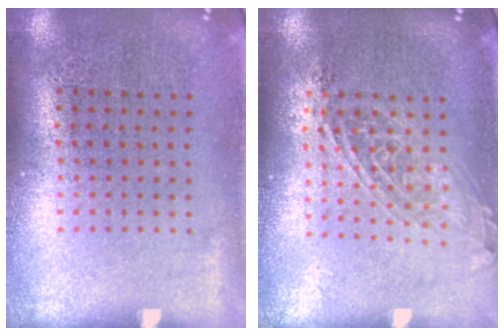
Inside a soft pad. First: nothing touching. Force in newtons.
{"total": 1.6, "press": 1.3, "slide": 0.8}